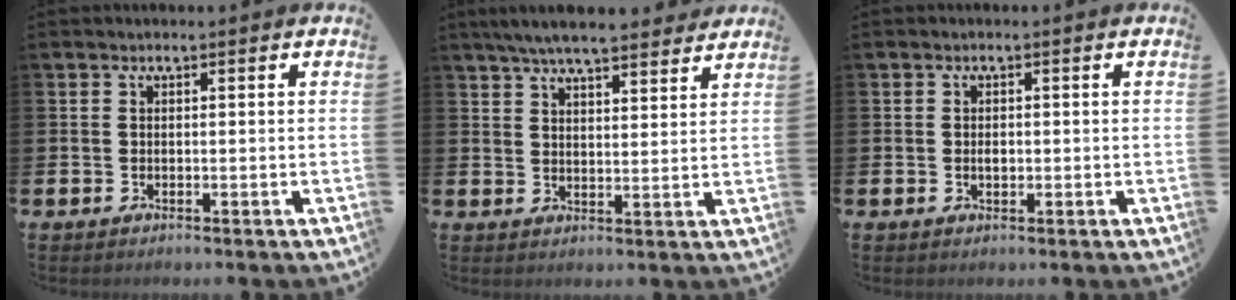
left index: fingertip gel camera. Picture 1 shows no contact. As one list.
[{"total": 6.4, "force": [6.0, 0.7, 1.9], "torque": [-0.053, -0.022, 0.109]}, {"total": 1.1, "force": [0.0, 0.7, 0.8], "torque": [-0.010, 0.002, -0.004]}]